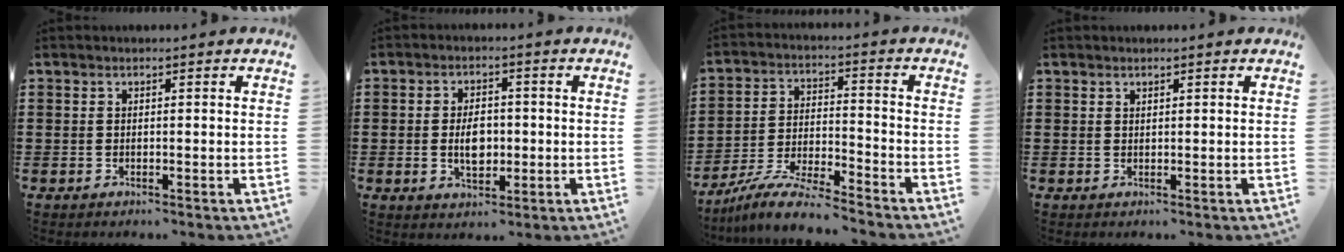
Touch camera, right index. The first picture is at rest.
{"total": 4.7, "force": [-0.5, 2.8, 3.8], "torque": [-0.058, 0.000, -0.013]}
{"total": 8.7, "force": [-8.1, 0.4, 3.1], "torque": [-0.066, 0.009, -0.161]}
{"total": 0.6, "force": [0.5, 0.3, 0.1], "torque": [-0.003, 0.001, 0.009]}